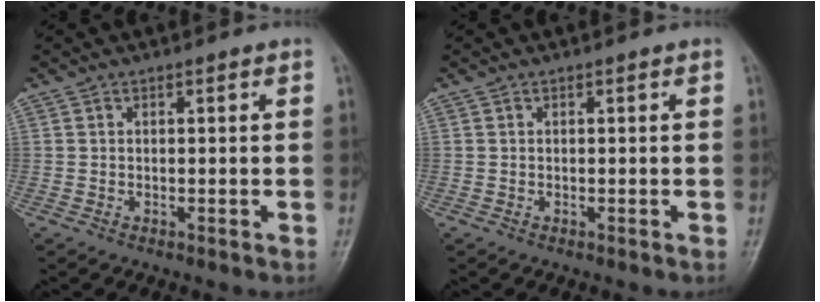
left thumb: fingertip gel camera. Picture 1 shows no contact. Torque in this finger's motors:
{"motor_torque": [-0.08, 0.08, -0.04, 0.03, 0.00]}